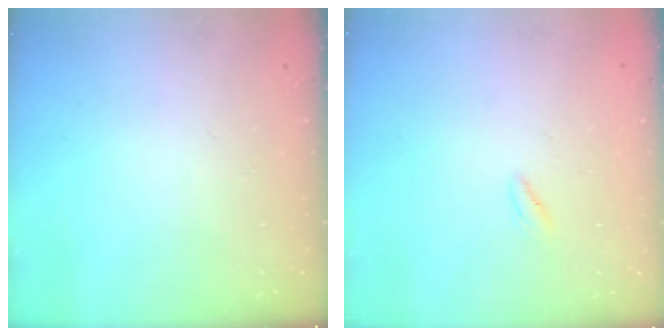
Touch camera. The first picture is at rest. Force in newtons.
{"total": 1.1, "press": 0.8, "slide": 0.6}